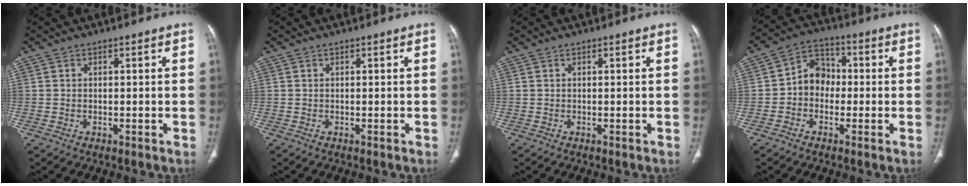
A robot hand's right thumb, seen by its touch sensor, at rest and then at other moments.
{"total": 0.0}
{"total": 0.0}
{"total": 7.1, "force": [-0.9, 5.9, 3.8], "torque": [-0.035, 0.029, -0.034]}